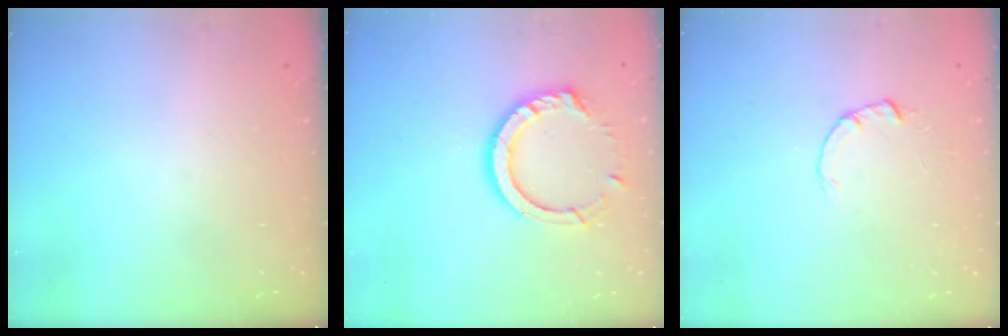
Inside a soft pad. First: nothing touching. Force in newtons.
{"total": 12.5, "press": 12.5, "slide": 1.0}
{"total": 1.8, "press": 1.7, "slide": 0.3}